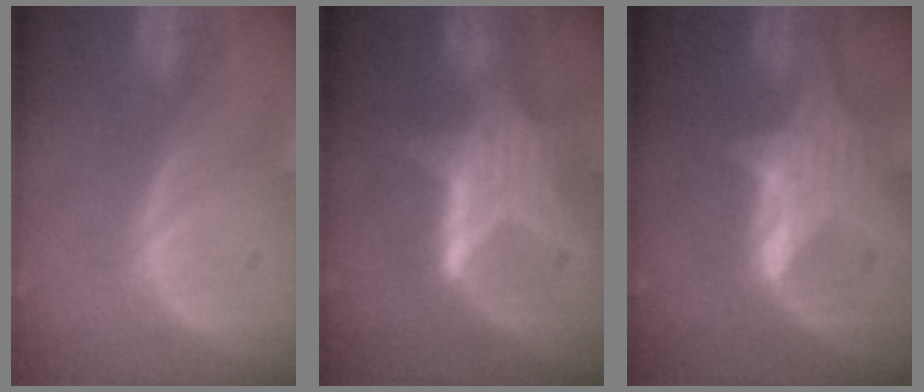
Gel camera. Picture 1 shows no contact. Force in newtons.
{"total": 6.3, "press": 6.3, "slide": 0.5}
{"total": 6.0, "press": 5.9, "slide": 1.1}